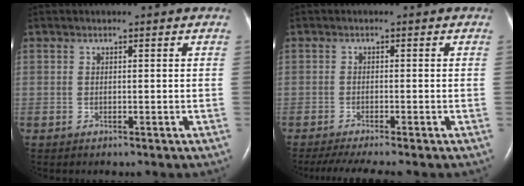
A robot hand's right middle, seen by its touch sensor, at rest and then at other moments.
{"total": 6.3, "force": [-5.2, -0.2, 3.5], "torque": [-0.053, -0.017, -0.084]}